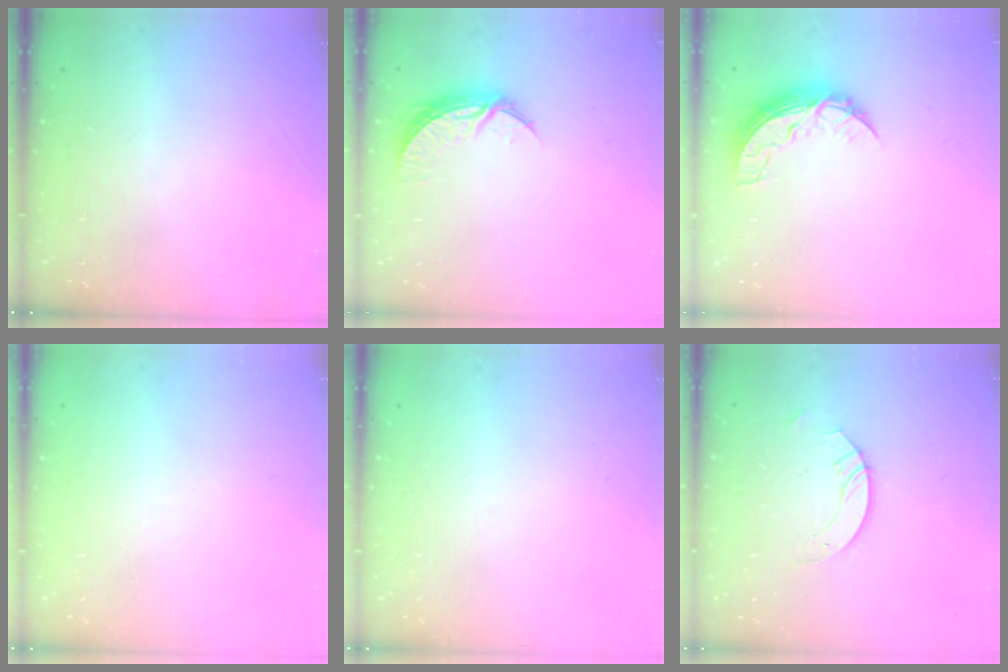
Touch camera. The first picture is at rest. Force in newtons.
{"total": 6.8, "press": 6.8, "slide": 0.3}
{"total": 8.0, "press": 8.0, "slide": 0.5}
{"total": 0.0}
{"total": 0.0}
{"total": 4.8, "press": 4.8, "slide": 0.4}